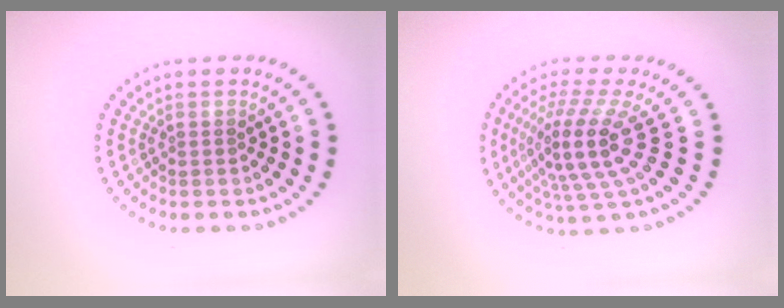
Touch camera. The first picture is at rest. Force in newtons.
{"total": 5.3, "press": 3.9, "slide": 3.6}